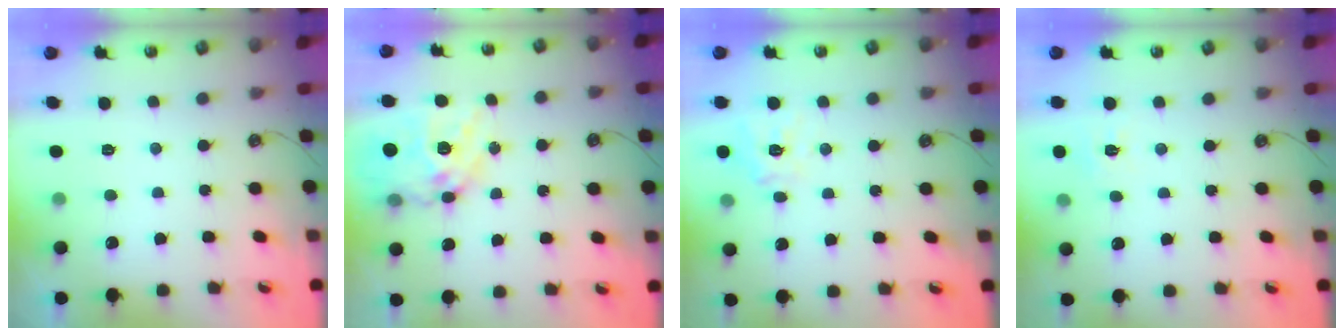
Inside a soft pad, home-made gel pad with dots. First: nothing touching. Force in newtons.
{"total": 18.0, "press": 17.9, "slide": 1.8}
{"total": 12.5, "press": 12.4, "slide": 1.7}
{"total": 5.5, "press": 5.4, "slide": 0.7}